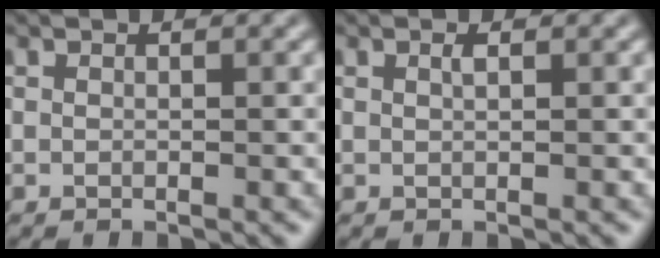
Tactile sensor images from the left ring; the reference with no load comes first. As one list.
[{"total": 0.7, "force": [0.3, 0.2, 0.6], "torque": [-0.011, 0.002, 0.006]}]